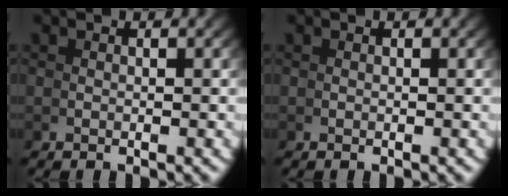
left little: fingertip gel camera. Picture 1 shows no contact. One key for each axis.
{"total": 0.0}